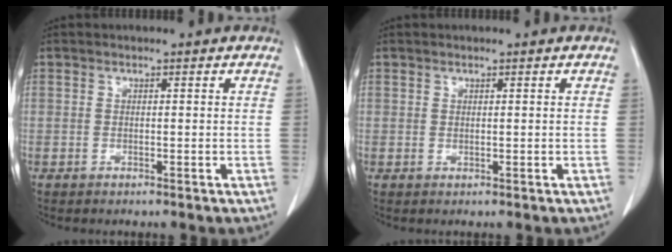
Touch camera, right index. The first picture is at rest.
{"total": 0.0}